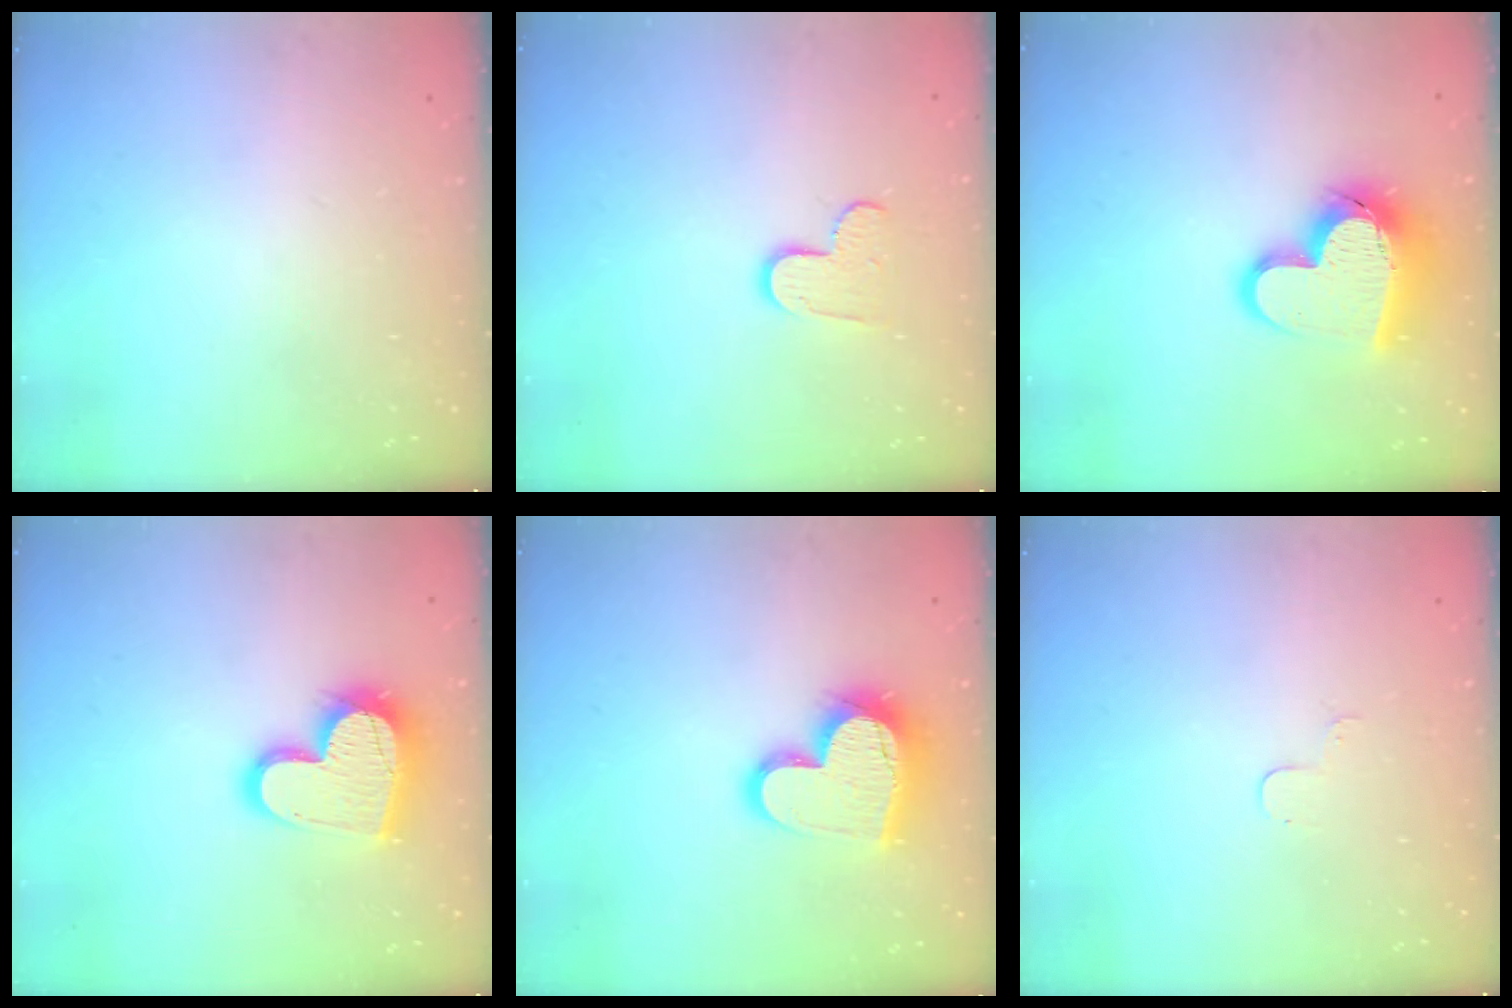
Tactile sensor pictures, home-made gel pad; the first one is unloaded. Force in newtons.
{"total": 8.1, "press": 8.0, "slide": 0.5}
{"total": 17.0, "press": 16.9, "slide": 1.7}
{"total": 17.9, "press": 17.8, "slide": 1.2}
{"total": 16.6, "press": 16.6, "slide": 1.1}
{"total": 3.2, "press": 3.2, "slide": 0.4}